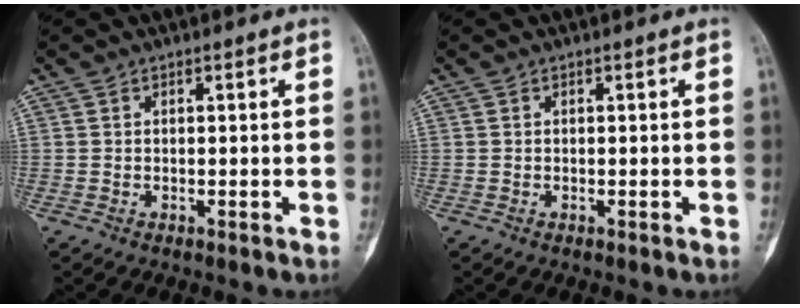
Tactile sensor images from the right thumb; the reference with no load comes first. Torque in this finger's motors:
{"motor_torque": [0.16, 0.16, 0.05, -0.11, 0.04]}